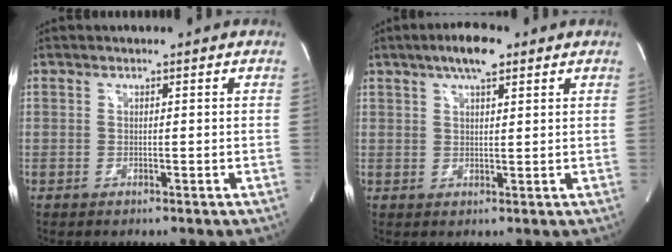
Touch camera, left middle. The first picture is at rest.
{"total": 5.6, "force": [3.6, 1.4, 4.1], "torque": [-0.078, 0.013, 0.058]}